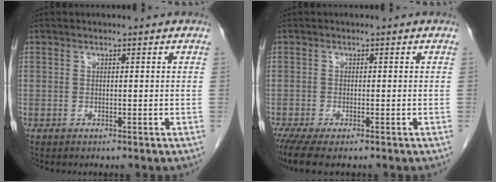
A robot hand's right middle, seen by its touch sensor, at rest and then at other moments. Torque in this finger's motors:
{"motor_torque": [1.02, -0.88, 0.03, 0.05]}